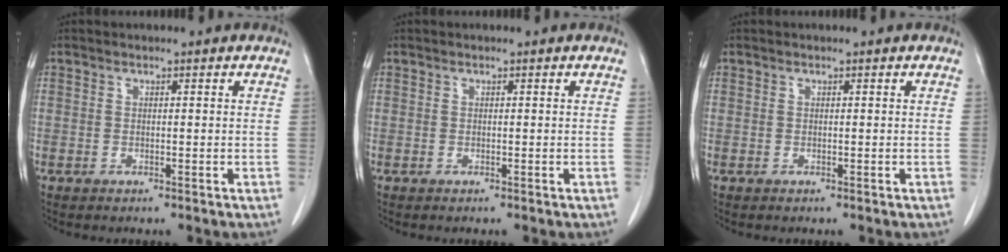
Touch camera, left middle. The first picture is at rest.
{"total": 0.0}
{"total": 0.0}